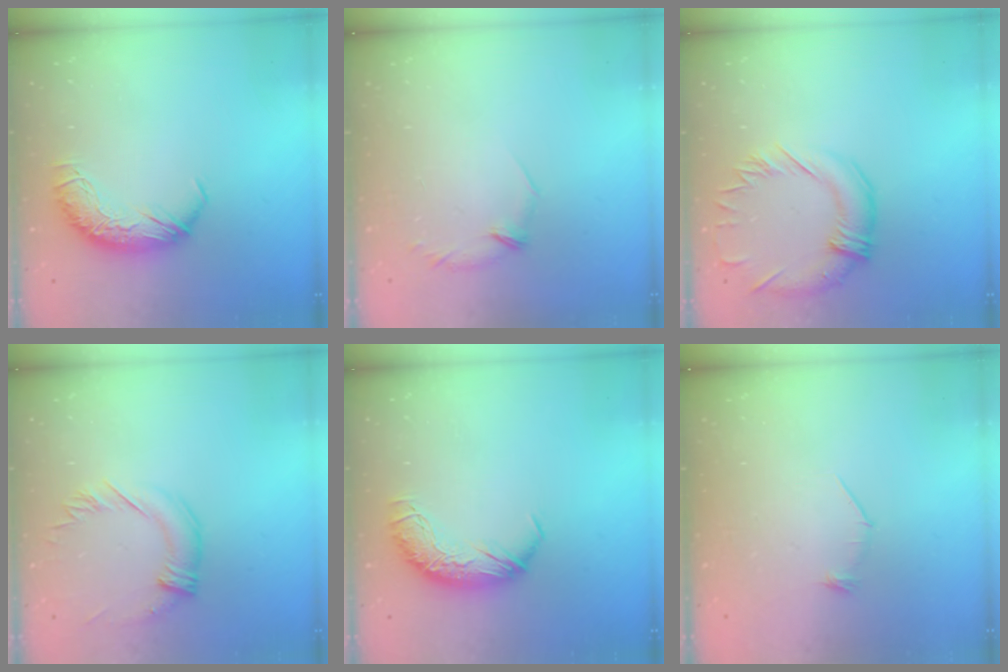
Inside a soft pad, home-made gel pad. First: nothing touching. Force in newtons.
{"total": 5.7, "press": 5.6, "slide": 1.1}
{"total": 1.9, "press": 1.6, "slide": 1.1}
{"total": 1.6, "press": 1.0, "slide": 1.2}
{"total": 0.0}
{"total": 9.0, "press": 9.0, "slide": 0.6}